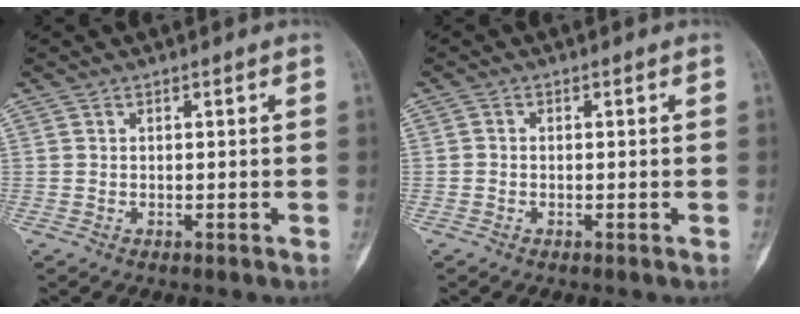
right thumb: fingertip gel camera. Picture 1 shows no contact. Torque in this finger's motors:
{"motor_torque": [-0.03, 0.01, 0.00, 0.37, -0.08]}